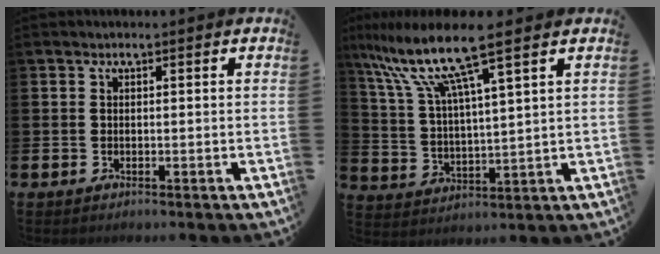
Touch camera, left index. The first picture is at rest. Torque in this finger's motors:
{"motor_torque": [0.89, -1.24, 1.05, 0.21]}